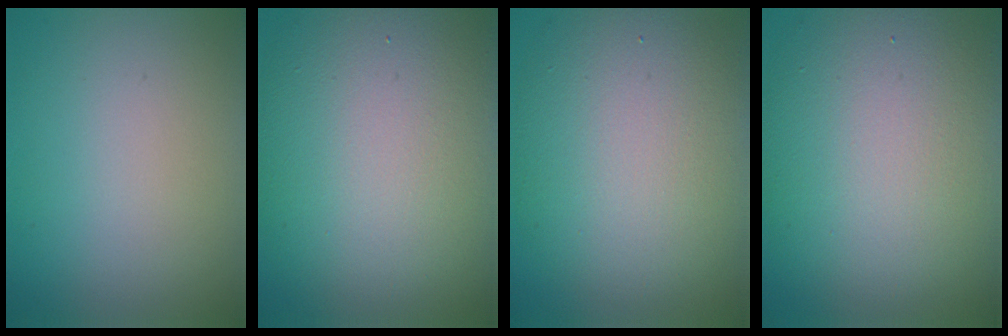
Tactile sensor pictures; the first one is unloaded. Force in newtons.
{"total": 13.8, "press": 13.7, "slide": 1.2}
{"total": 10.7, "press": 10.7, "slide": 0.7}
{"total": 12.6, "press": 12.6, "slide": 0.9}